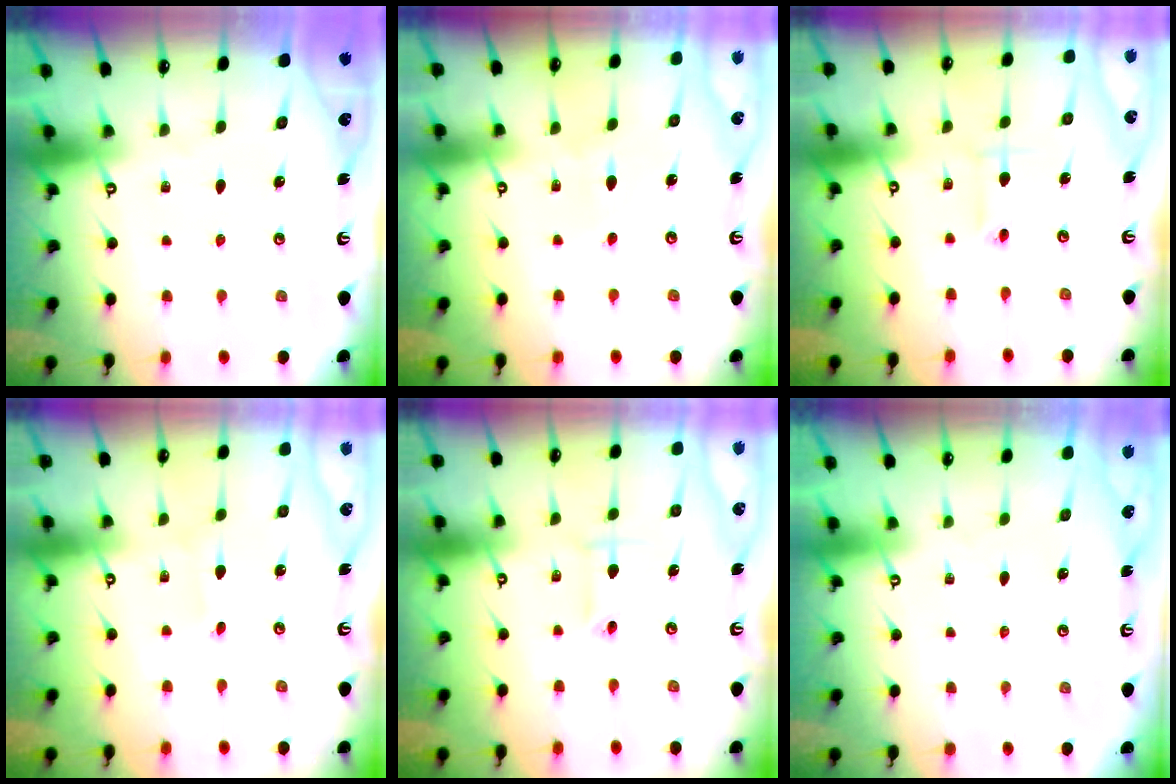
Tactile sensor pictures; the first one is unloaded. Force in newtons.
{"total": 3.9, "press": 3.9, "slide": 0.5}
{"total": 2.7, "press": 2.7, "slide": 0.3}
{"total": 0.6, "press": 0.6, "slide": 0.0}
{"total": 3.1, "press": 3.0, "slide": 0.6}
{"total": 0.0}